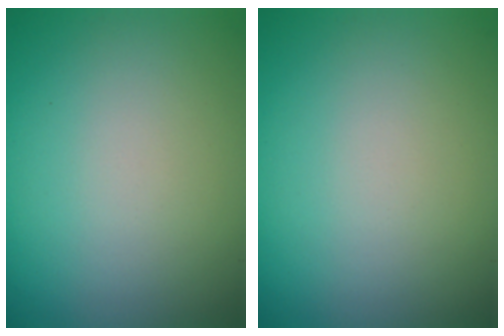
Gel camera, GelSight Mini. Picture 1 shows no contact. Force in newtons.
{"total": 0.0}